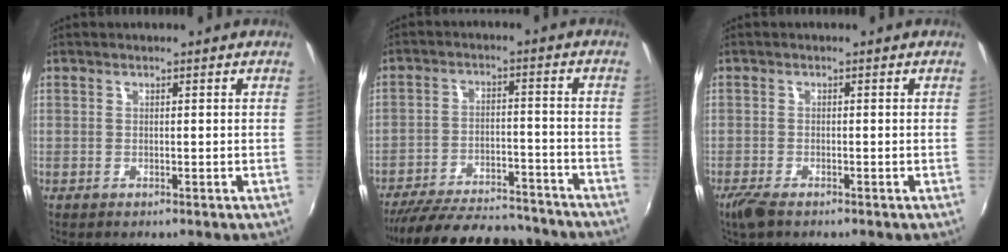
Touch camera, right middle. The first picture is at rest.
{"total": 22.2, "force": [-19.3, 5.9, 9.1], "torque": [-0.179, -0.009, -0.269]}
{"total": 3.4, "force": [-2.5, 1.0, 2.1], "torque": [-0.053, -0.012, -0.049]}